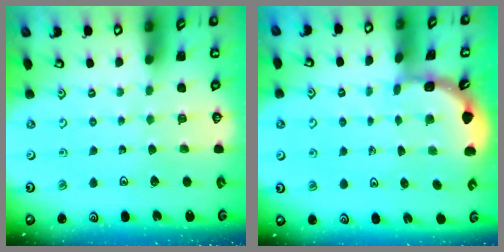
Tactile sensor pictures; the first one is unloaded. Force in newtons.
{"total": 1.7, "press": 1.7, "slide": 0.0}